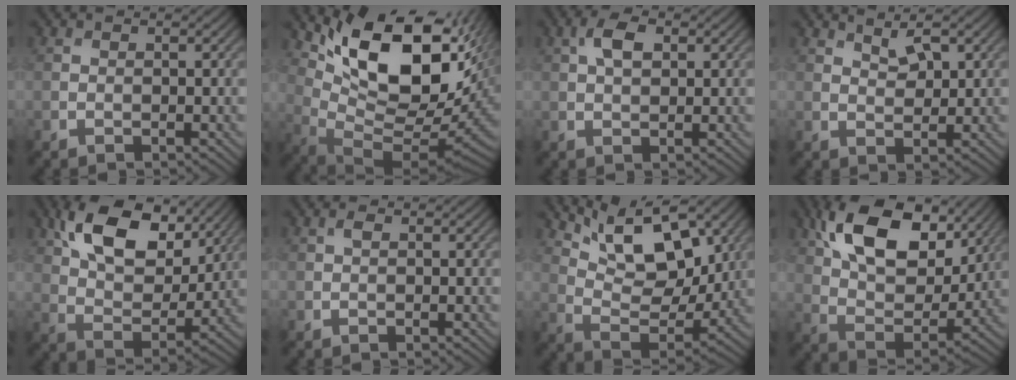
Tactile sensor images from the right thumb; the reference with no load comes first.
{"total": 16.1, "force": [7.5, 7.1, 12.4], "torque": [-0.220, -0.004, 0.147]}
{"total": 3.7, "force": [1.2, 2.0, 2.8], "torque": [-0.062, 0.009, 0.020]}
{"total": 2.7, "force": [1.9, 0.9, 1.7], "torque": [-0.032, -0.003, 0.041]}
{"total": 14.2, "force": [7.4, 7.6, 9.5], "torque": [-0.188, 0.006, 0.131]}
{"total": 0.7, "force": [0.2, 0.3, 0.6], "torque": [-0.015, 0.004, 0.002]}
{"total": 12.6, "force": [7.4, 5.5, 8.6], "torque": [-0.157, -0.007, 0.117]}
{"total": 16.2, "force": [8.2, 8.7, 10.9], "torque": [-0.222, -0.001, 0.145]}